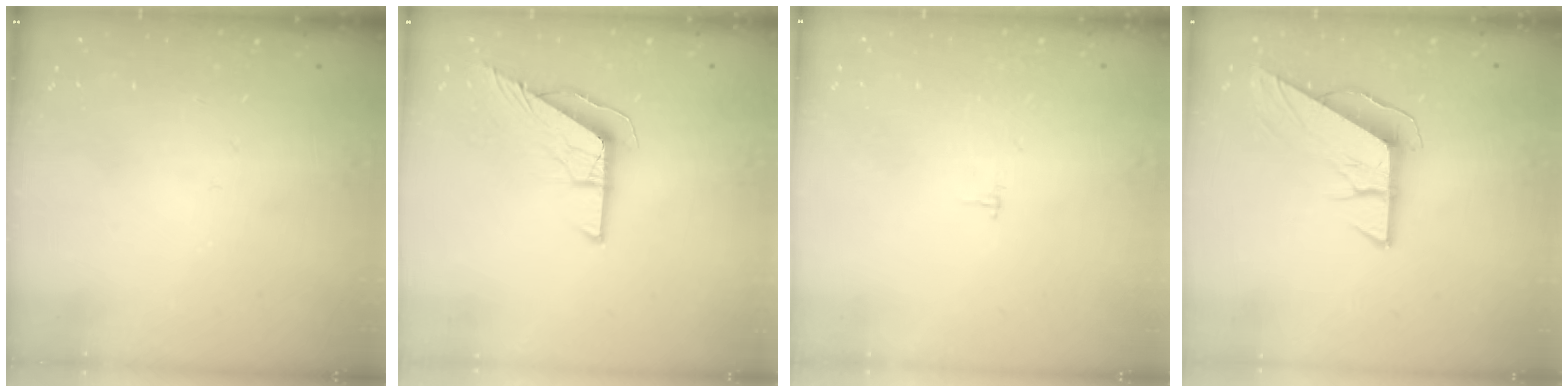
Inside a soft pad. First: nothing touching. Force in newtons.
{"total": 9.4, "press": 9.4, "slide": 0.9}
{"total": 1.8, "press": 1.8, "slide": 0.1}
{"total": 8.3, "press": 8.3, "slide": 0.2}